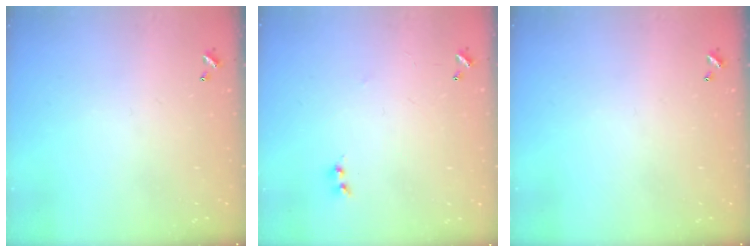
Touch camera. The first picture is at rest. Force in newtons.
{"total": 1.8, "press": 1.8, "slide": 0.3}
{"total": 0.0}